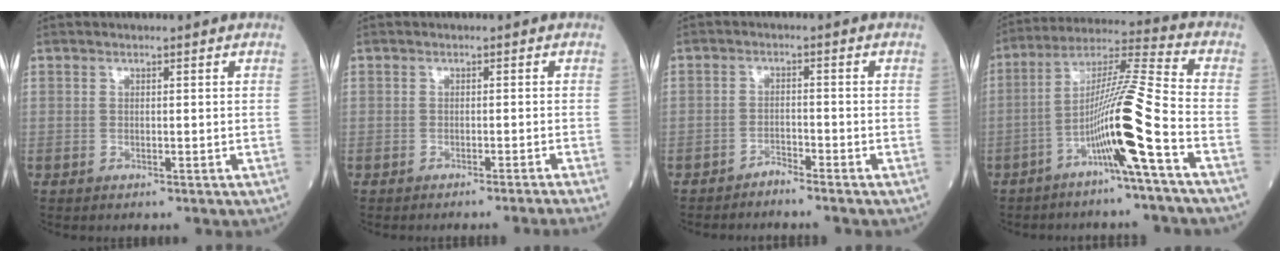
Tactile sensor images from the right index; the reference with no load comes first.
{"total": 4.1, "force": [-3.5, -1.7, 1.5], "torque": [-0.006, 0.002, -0.044]}
{"total": 1.9, "force": [-1.9, -0.2, 0.4], "torque": [-0.005, -0.002, -0.036]}
{"total": 12.2, "force": [-5.0, -1.7, 10.9], "torque": [-0.202, 0.010, -0.098]}